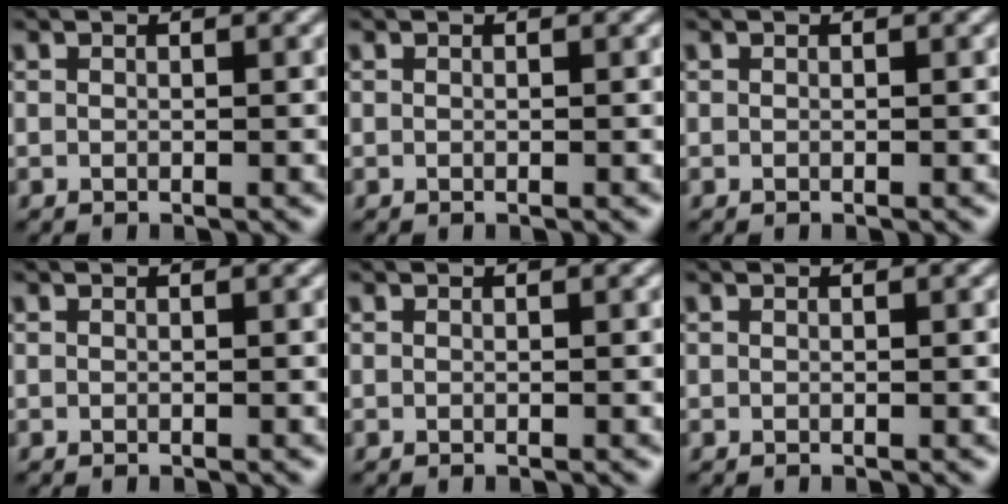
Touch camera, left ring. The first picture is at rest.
{"total": 0.0}
{"total": 0.0}
{"total": 0.0}
{"total": 0.0}
{"total": 0.0}